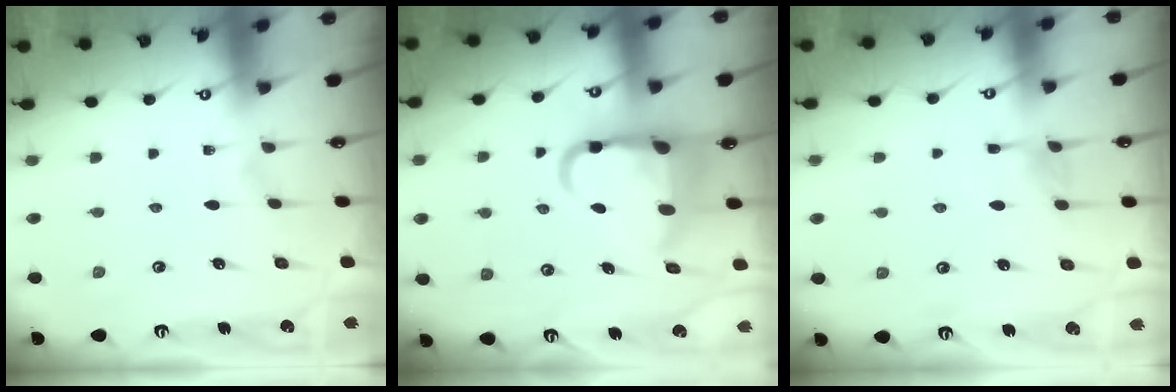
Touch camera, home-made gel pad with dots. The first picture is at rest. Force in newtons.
{"total": 10.9, "press": 10.7, "slide": 2.0}
{"total": 6.0, "press": 6.0, "slide": 0.6}